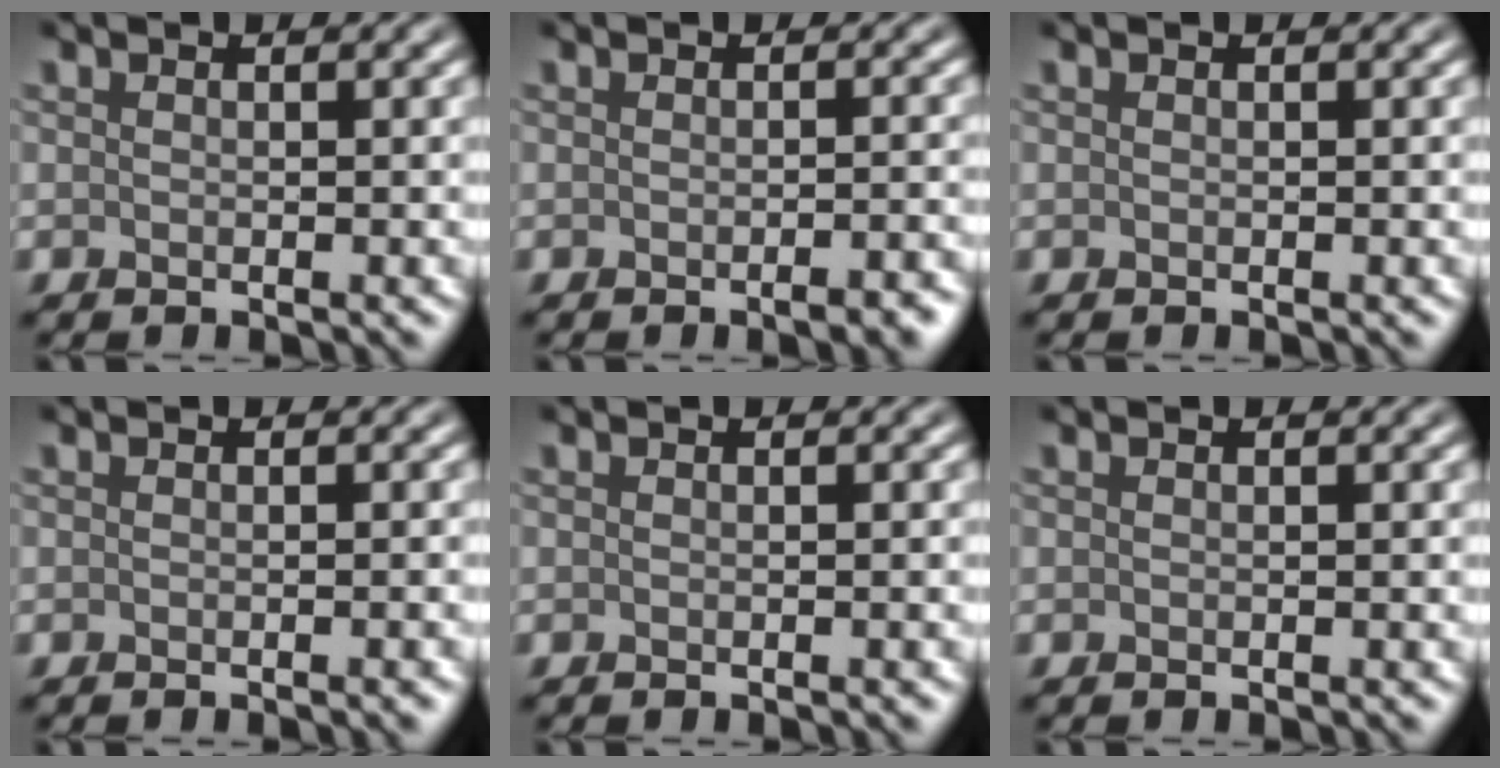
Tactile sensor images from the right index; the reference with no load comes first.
{"total": 2.1, "force": [-1.1, 0.6, 1.7], "torque": [-0.019, -0.001, -0.015]}
{"total": 0.0}
{"total": 1.3, "force": [-0.4, 0.3, 1.2], "torque": [-0.008, 0.000, -0.009]}
{"total": 0.7, "force": [-0.3, 0.2, 0.7], "torque": [-0.003, 0.001, -0.005]}
{"total": 0.0}